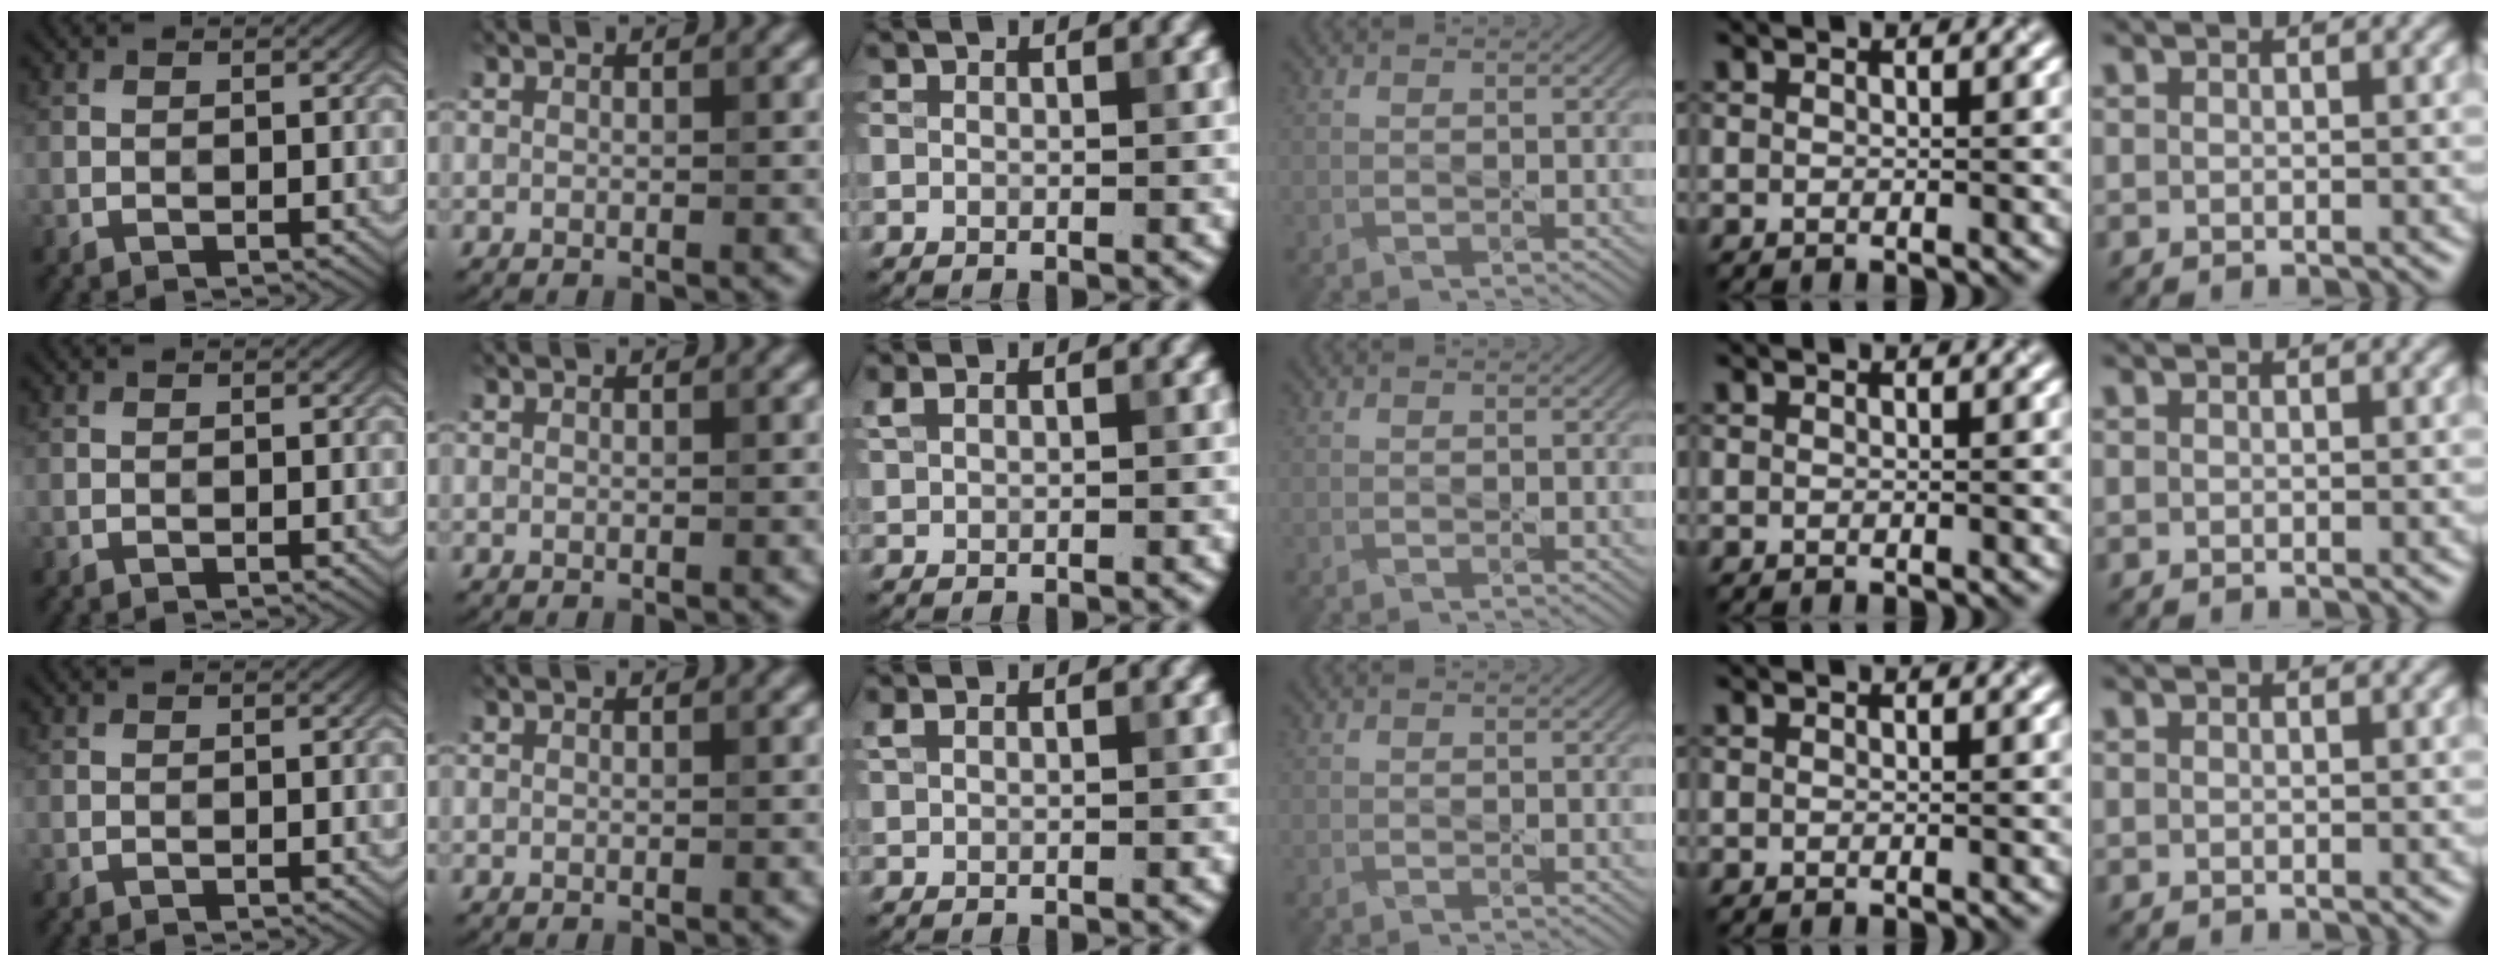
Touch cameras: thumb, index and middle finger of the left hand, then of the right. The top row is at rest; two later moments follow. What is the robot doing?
{"motion": "press", "object": "mouse"}